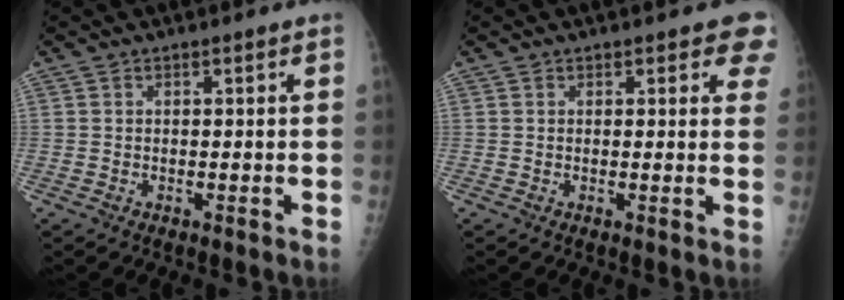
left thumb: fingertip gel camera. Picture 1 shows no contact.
{"total": 4.0, "force": [2.8, 1.9, 2.2], "torque": [0.013, -0.007, 0.020]}